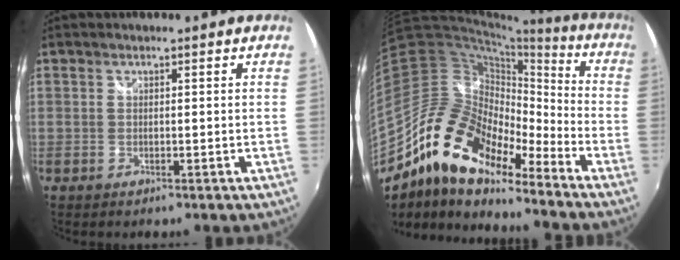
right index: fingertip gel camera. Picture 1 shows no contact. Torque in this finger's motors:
{"motor_torque": [1.07, -0.92, 0.19, -0.21]}